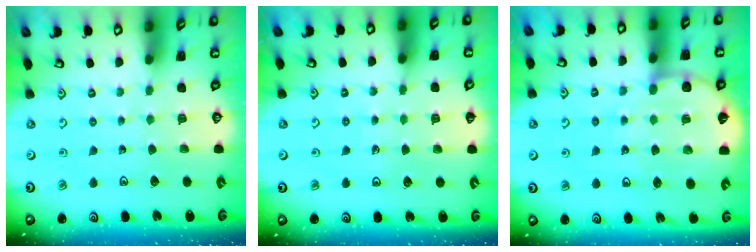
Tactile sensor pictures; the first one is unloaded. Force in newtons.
{"total": 3.7, "press": 3.7, "slide": 0.5}
{"total": 8.5, "press": 8.2, "slide": 2.2}